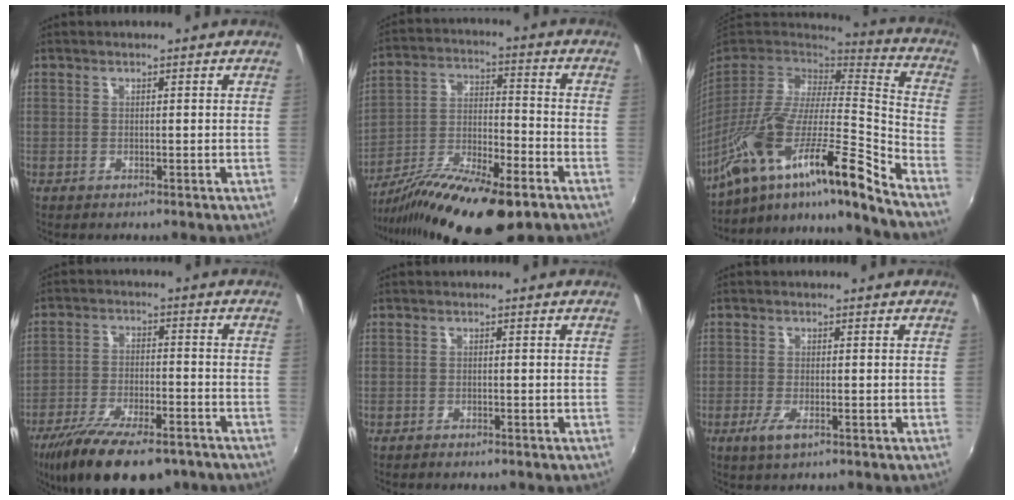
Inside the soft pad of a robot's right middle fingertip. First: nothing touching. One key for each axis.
{"total": 19.7, "fx": -13.3, "fy": 5.0, "fz": 13.7, "tx": -0.249, "ty": -0.036, "tz": -0.227}
{"total": 27.8, "fx": -18.8, "fy": 2.7, "fz": 20.3, "tx": -0.315, "ty": -0.042, "tz": -0.329}
{"total": 17.8, "fx": -12.8, "fy": 6.2, "fz": 10.7, "tx": -0.212, "ty": -0.045, "tz": -0.204}
{"total": 1.2, "fx": -1.0, "fy": 0.4, "fz": 0.4, "tx": -0.012, "ty": -0.005, "tz": -0.018}
{"total": 3.1, "fx": -1.5, "fy": 0.8, "fz": 2.5, "tx": -0.053, "ty": -0.011, "tz": -0.027}